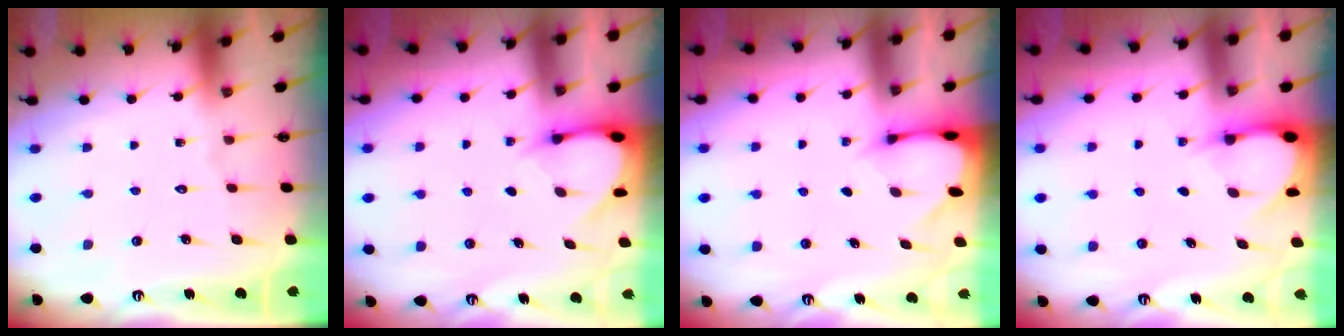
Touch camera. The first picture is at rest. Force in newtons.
{"total": 3.7, "press": 3.6, "slide": 0.3}
{"total": 2.0, "press": 2.0, "slide": 0.1}
{"total": 2.9, "press": 2.9, "slide": 0.3}